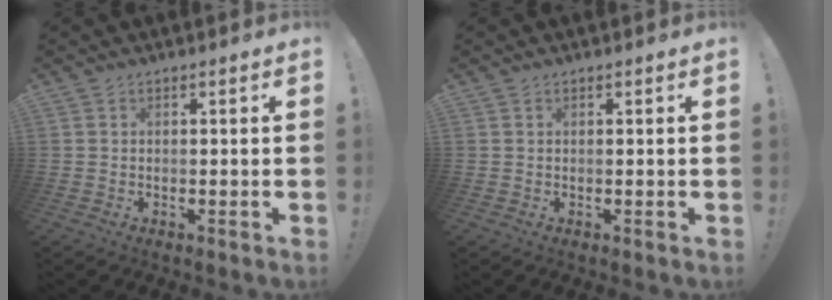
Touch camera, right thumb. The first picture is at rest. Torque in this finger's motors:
{"motor_torque": [0.00, 0.07, -0.08, 0.10, 0.04]}